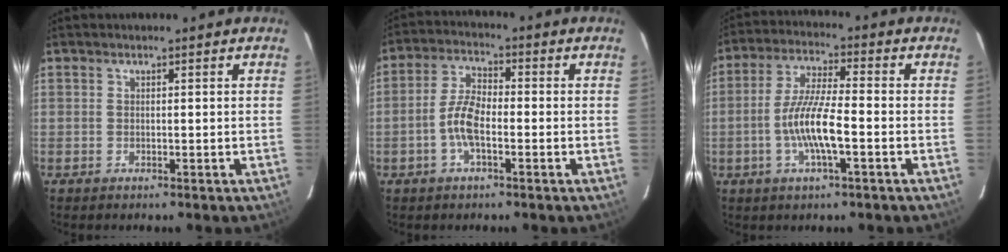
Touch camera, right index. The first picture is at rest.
{"total": 6.5, "force": [-2.1, 2.6, 5.6], "torque": [-0.120, 0.012, -0.041]}
{"total": 9.1, "force": [-2.7, 1.1, 8.6], "torque": [-0.175, -0.002, -0.053]}